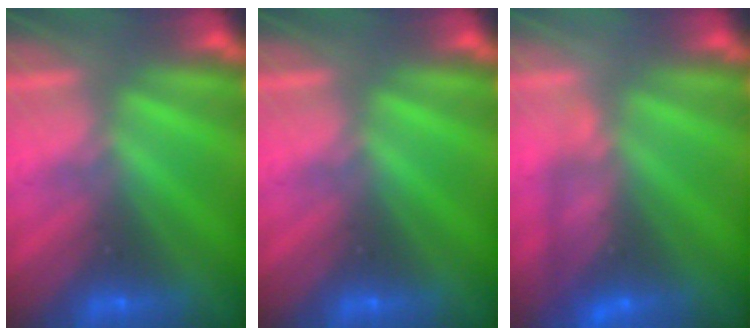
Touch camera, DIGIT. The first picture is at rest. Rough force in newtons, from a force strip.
{"total": 0.0}
{"total": 4.9}